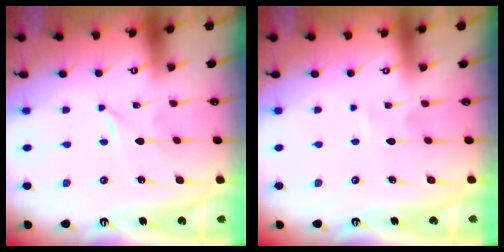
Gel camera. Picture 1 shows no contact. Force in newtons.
{"total": 1.7, "press": 1.6, "slide": 0.2}